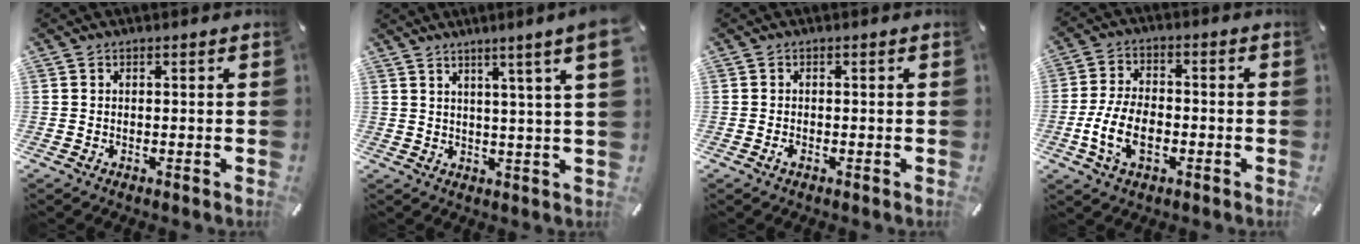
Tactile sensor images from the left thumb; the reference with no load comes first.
{"total": 8.3, "force": [4.0, -1.0, 7.2], "torque": [-0.128, -0.018, 0.061]}
{"total": 0.9, "force": [-0.6, 0.4, 0.6], "torque": [-0.010, 0.002, -0.011]}
{"total": 9.9, "force": [-3.0, 6.1, 7.1], "torque": [-0.160, 0.007, -0.055]}